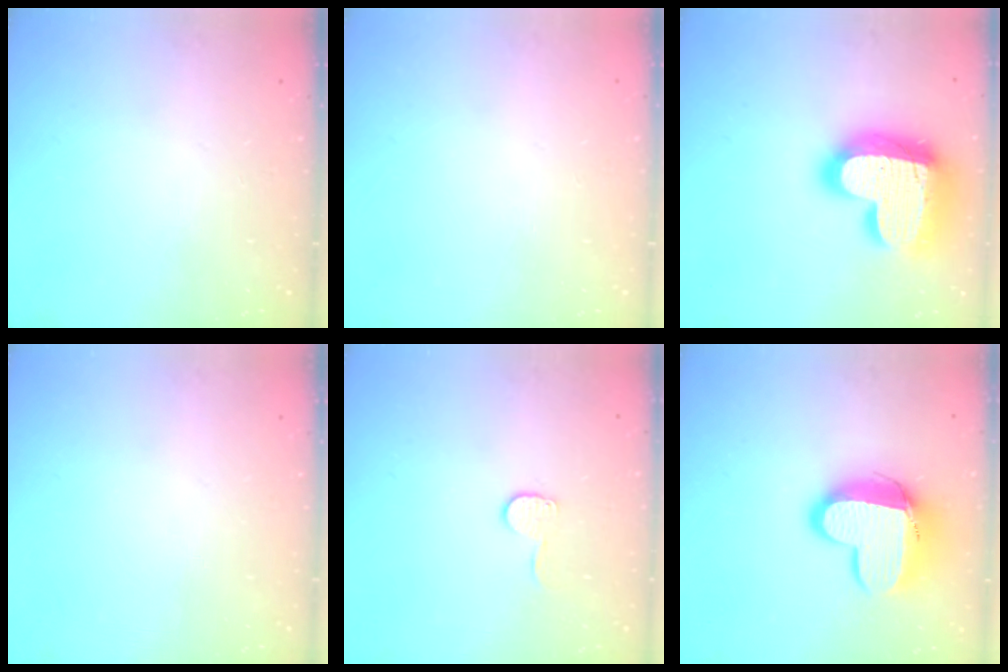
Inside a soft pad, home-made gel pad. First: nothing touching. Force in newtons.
{"total": 0.5, "press": 0.5, "slide": 0.1}
{"total": 26.7, "press": 26.6, "slide": 1.8}
{"total": 0.0}
{"total": 7.1, "press": 7.1, "slide": 0.4}
{"total": 14.3, "press": 14.3, "slide": 1.2}